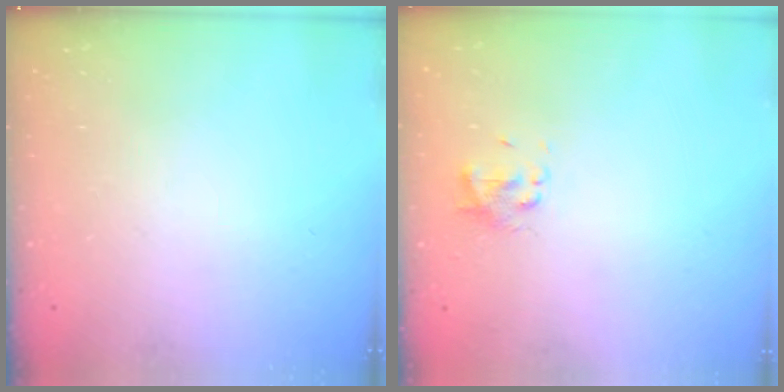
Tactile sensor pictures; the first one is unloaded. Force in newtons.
{"total": 2.8, "press": 2.7, "slide": 0.7}